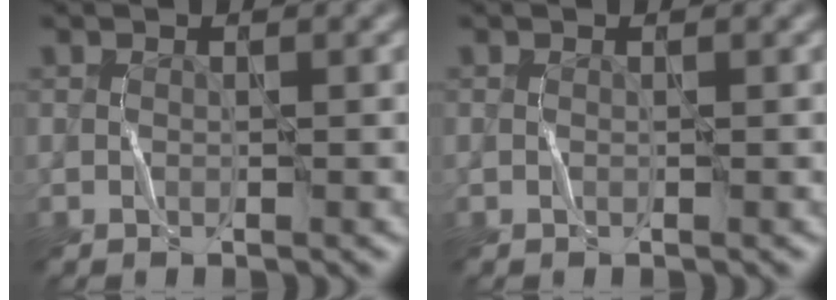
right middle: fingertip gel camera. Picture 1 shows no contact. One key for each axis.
{"total": 0.0}